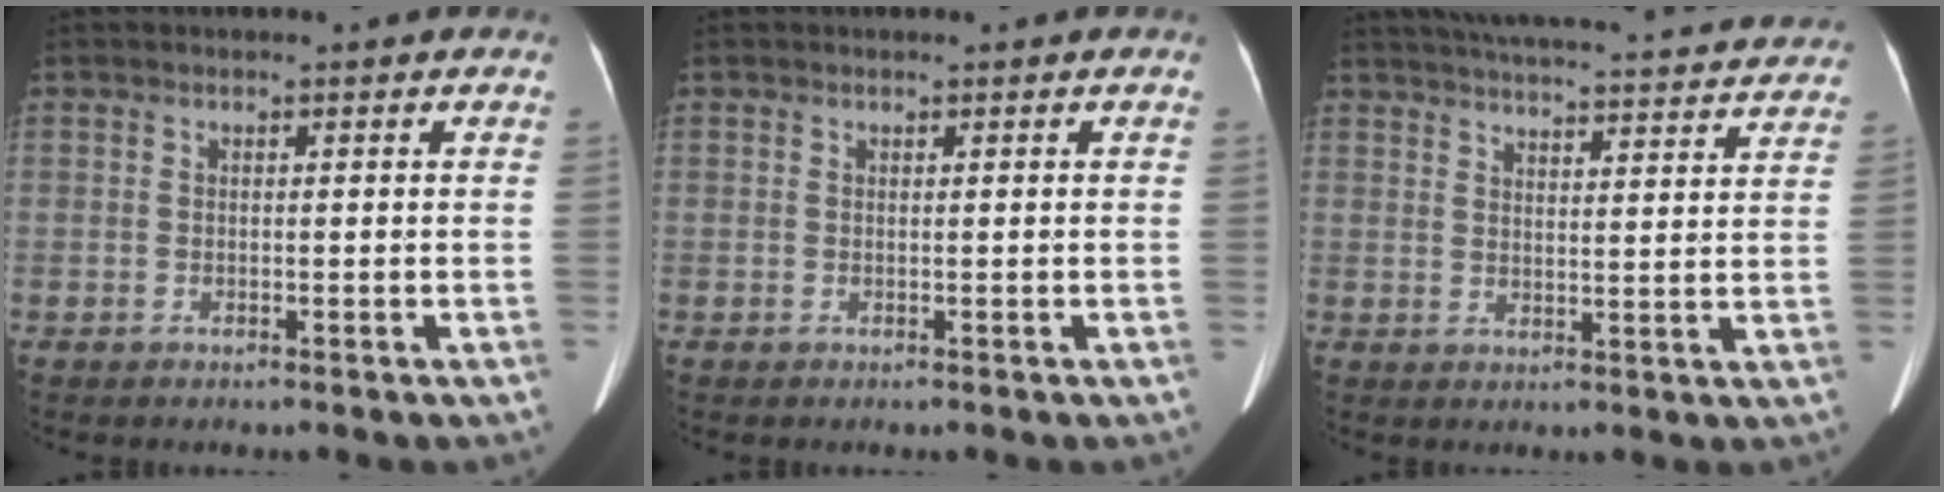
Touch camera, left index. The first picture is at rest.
{"total": 0.0}
{"total": 29.0, "force": [27.2, 3.5, 9.5], "torque": [-0.160, -0.026, 0.334]}